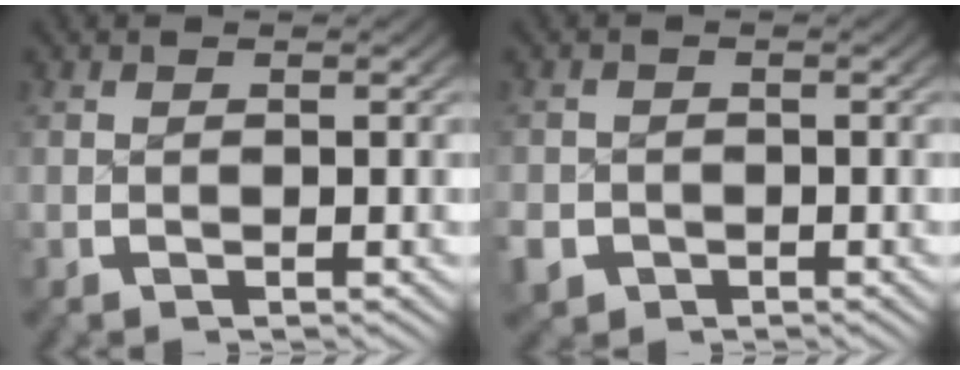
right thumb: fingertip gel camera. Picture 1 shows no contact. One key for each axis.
{"total": 3.5, "fx": -1.9, "fy": 2.8, "fz": 0.7, "tx": -0.026, "ty": -0.019, "tz": -0.028}